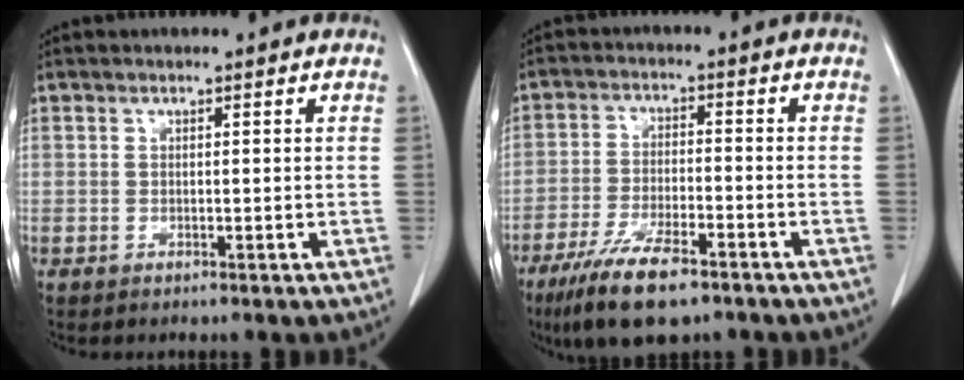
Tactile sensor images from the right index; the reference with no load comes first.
{"total": 10.8, "force": [-7.4, 2.6, 7.4], "torque": [-0.137, -0.020, -0.127]}